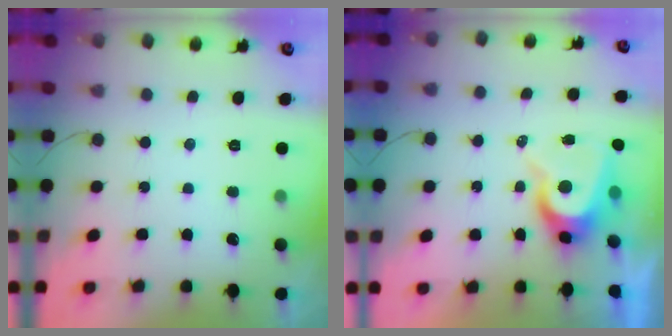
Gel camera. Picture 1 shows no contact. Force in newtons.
{"total": 8.5, "press": 8.5, "slide": 0.9}